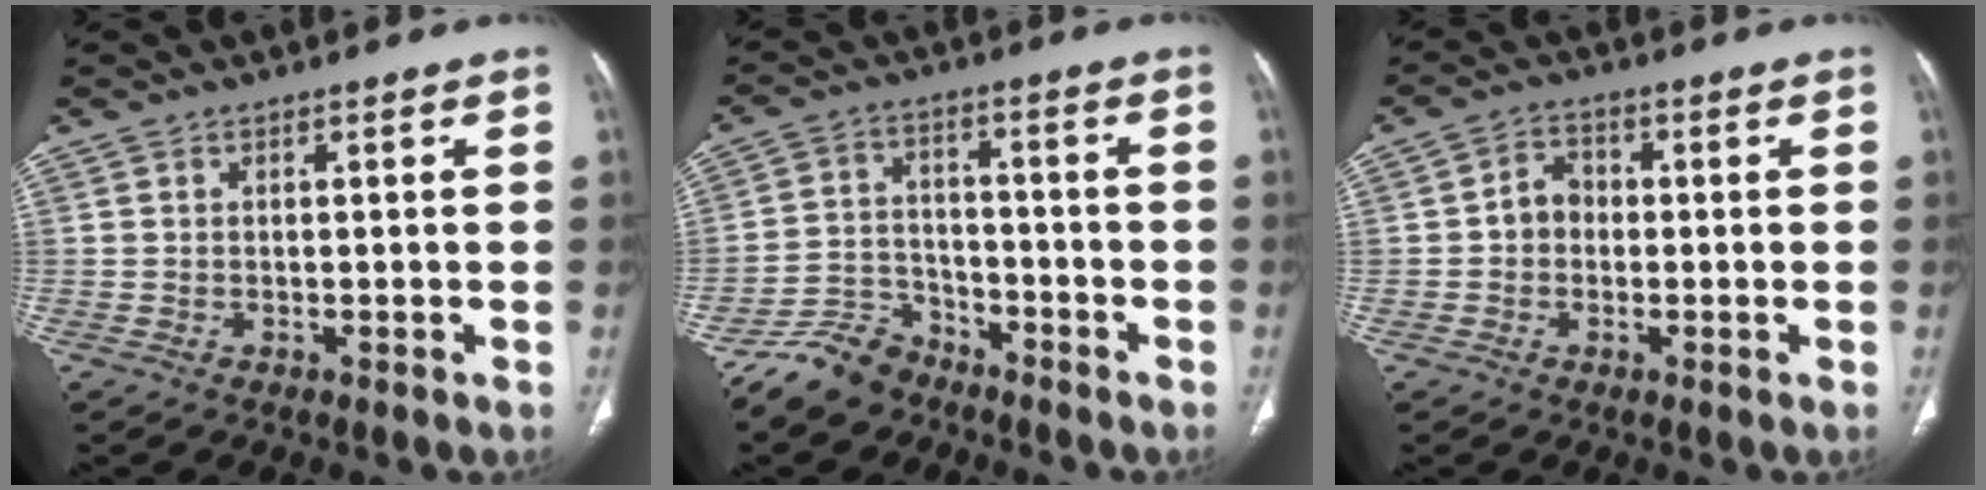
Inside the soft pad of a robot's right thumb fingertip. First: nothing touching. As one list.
[{"total": 8.0, "force": [-6.6, 4.3, 1.5], "torque": [-0.018, 0.042, -0.134]}, {"total": 4.4, "force": [-0.4, 3.8, 2.2], "torque": [-0.018, 0.017, -0.015]}]